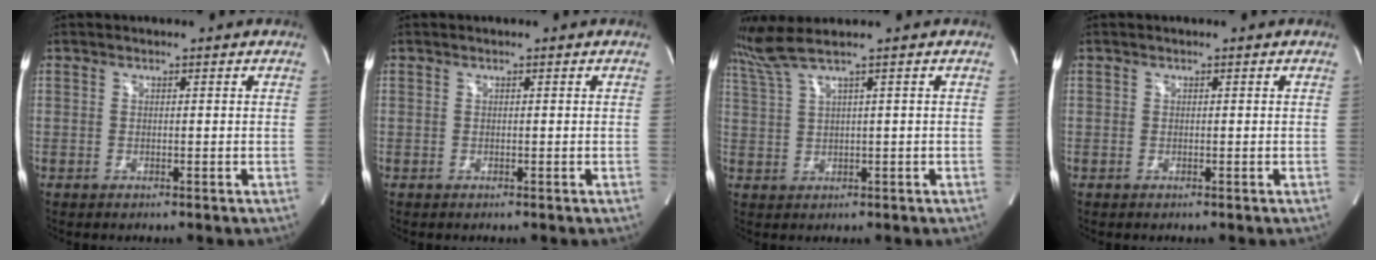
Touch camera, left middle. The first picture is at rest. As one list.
[{"total": 0.0}, {"total": 4.2, "force": [3.1, -1.8, 2.1], "torque": [-0.062, 0.010, 0.076]}, {"total": 0.0}]